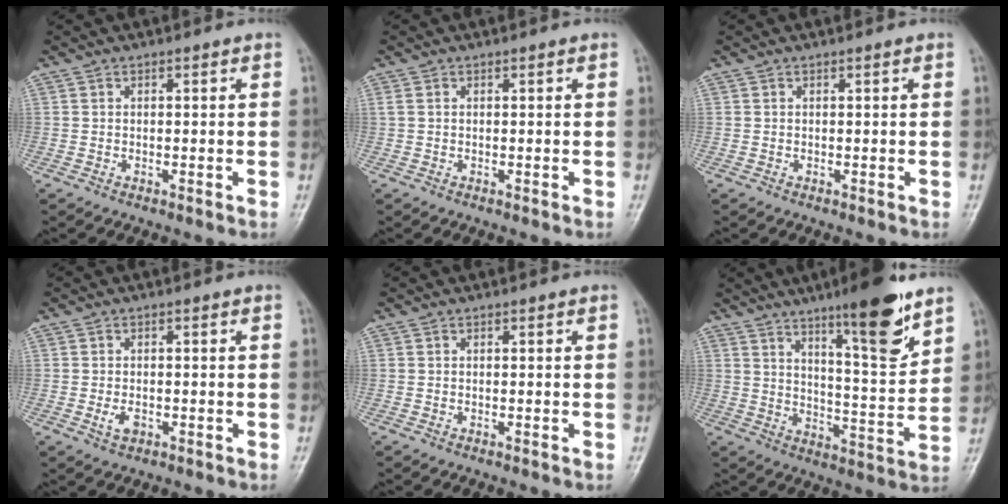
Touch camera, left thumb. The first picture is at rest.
{"total": 0.6, "force": [0.2, 0.4, 0.5], "torque": [-0.014, 0.009, 0.006]}
{"total": 0.0}
{"total": 2.4, "force": [-0.8, 1.4, 1.7], "torque": [-0.030, 0.000, -0.013]}
{"total": 0.0}
{"total": 14.9, "force": [9.7, 2.6, 11.1], "torque": [-0.147, -0.066, 0.153]}